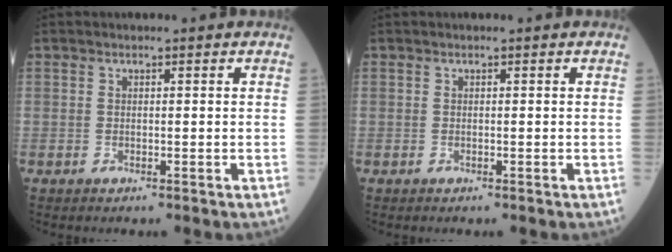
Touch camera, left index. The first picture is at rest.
{"total": 0.0}